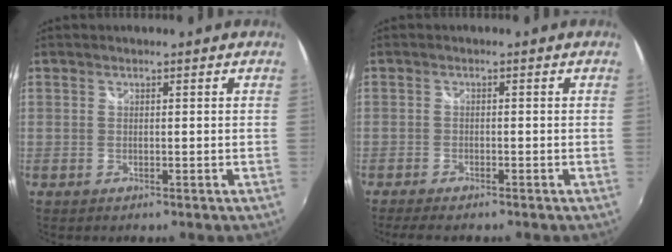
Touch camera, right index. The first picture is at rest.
{"total": 4.7, "force": [-4.0, 1.1, 2.3], "torque": [-0.056, -0.019, -0.068]}